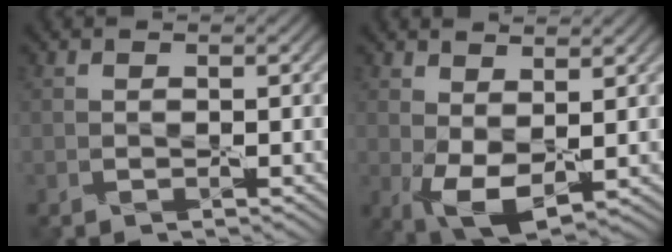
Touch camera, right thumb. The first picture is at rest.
{"total": 5.9, "force": [0.6, 3.0, 5.0], "torque": [-0.111, -0.005, 0.013]}